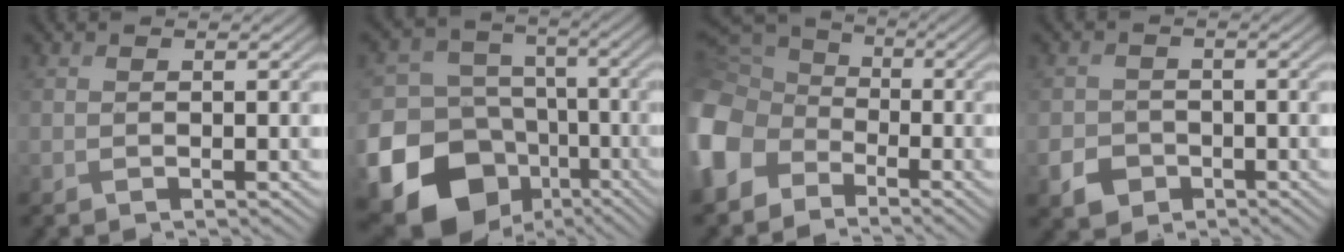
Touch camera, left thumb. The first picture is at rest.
{"total": 24.1, "force": [-10.9, 20.4, 7.0], "torque": [-0.196, -0.069, -0.181]}
{"total": 12.9, "force": [-5.0, 9.8, 6.8], "torque": [-0.223, -0.036, -0.108]}
{"total": 3.5, "force": [-1.6, 2.9, 1.2], "torque": [-0.027, -0.008, -0.032]}